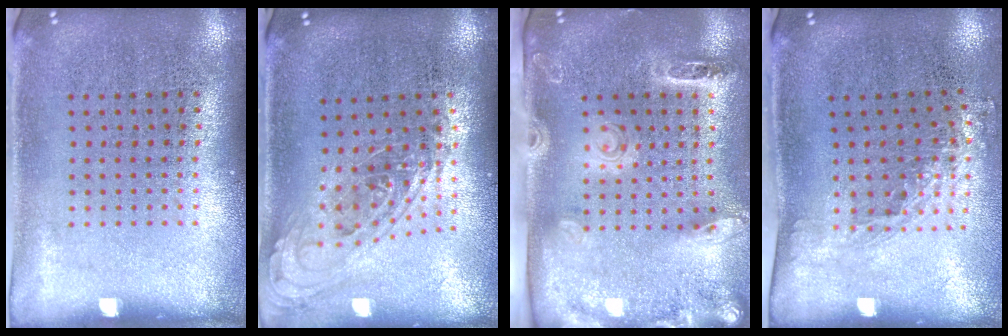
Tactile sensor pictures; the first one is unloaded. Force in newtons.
{"total": 1.0, "press": 1.0, "slide": 0.3}
{"total": 2.7, "press": 2.0, "slide": 1.8}
{"total": 1.5, "press": 1.2, "slide": 1.0}